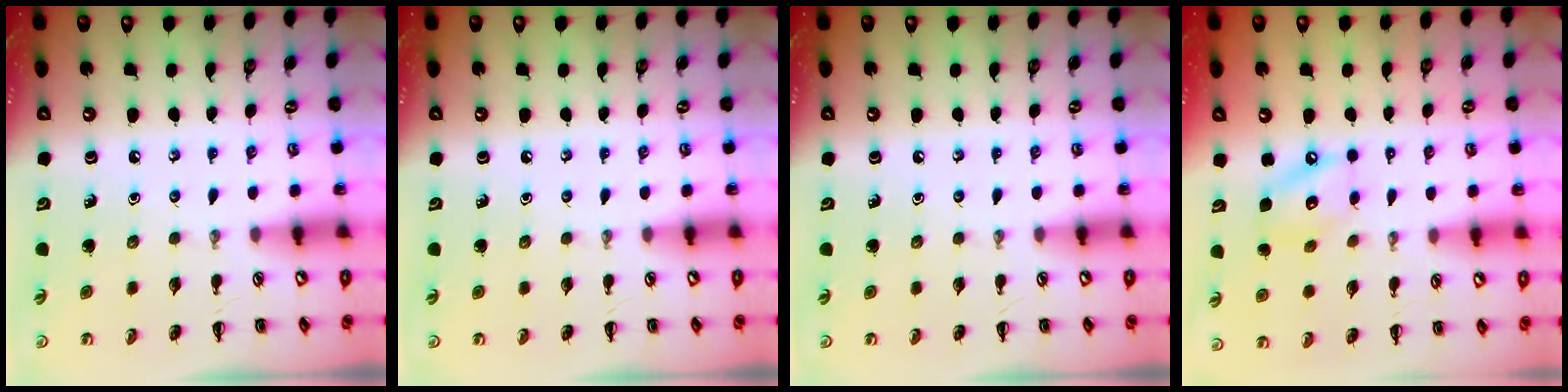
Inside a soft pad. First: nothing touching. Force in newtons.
{"total": 0.0}
{"total": 0.0}
{"total": 8.6, "press": 8.5, "slide": 0.8}